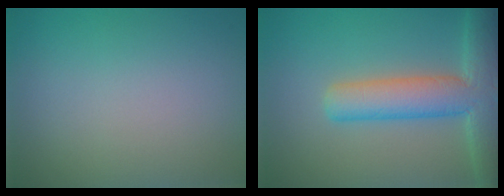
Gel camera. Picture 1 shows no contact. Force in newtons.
{"total": 7.6, "press": 7.6, "slide": 0.5}